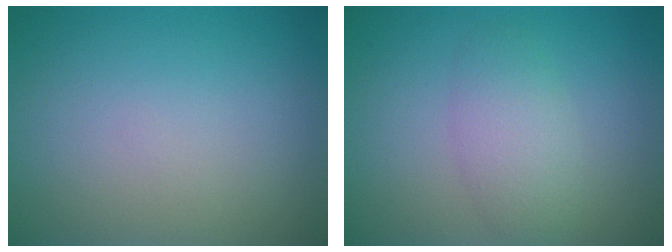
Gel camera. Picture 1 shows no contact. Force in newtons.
{"total": 3.0, "press": 3.0, "slide": 0.2}